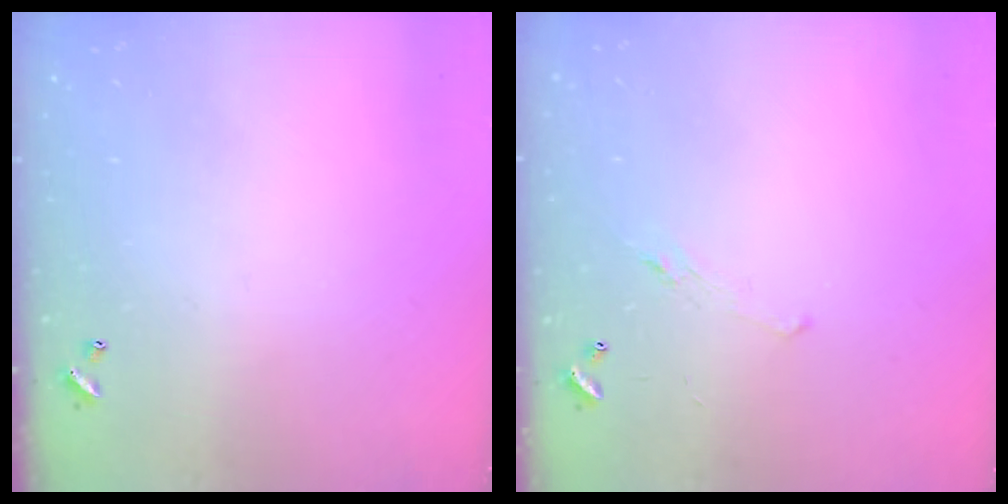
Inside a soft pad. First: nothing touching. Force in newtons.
{"total": 0.8, "press": 0.1, "slide": 0.8}